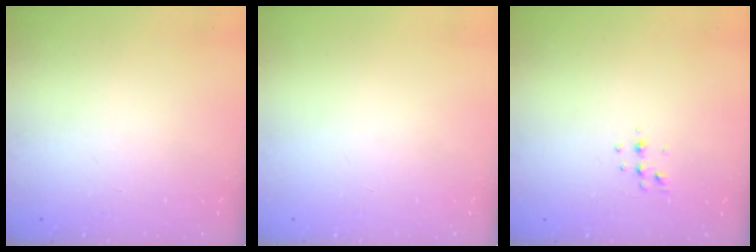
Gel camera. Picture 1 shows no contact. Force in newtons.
{"total": 0.0}
{"total": 3.8, "press": 3.6, "slide": 1.4}